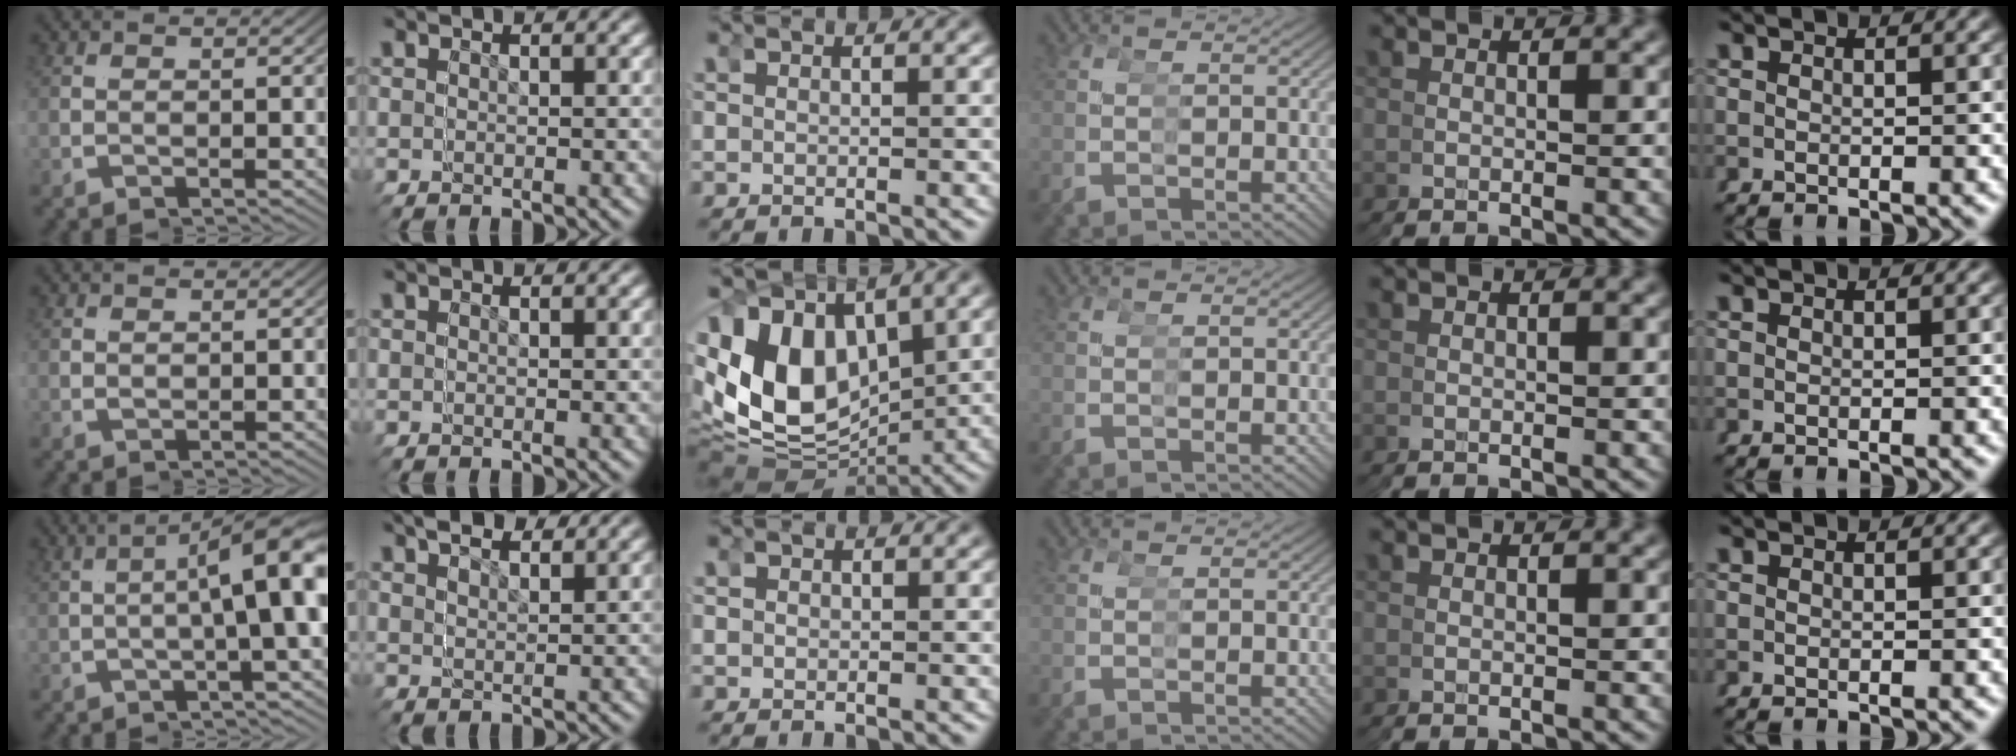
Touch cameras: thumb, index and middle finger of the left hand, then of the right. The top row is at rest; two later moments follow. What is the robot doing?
{"motion": "grasp_and_lifting", "object": "tape"}